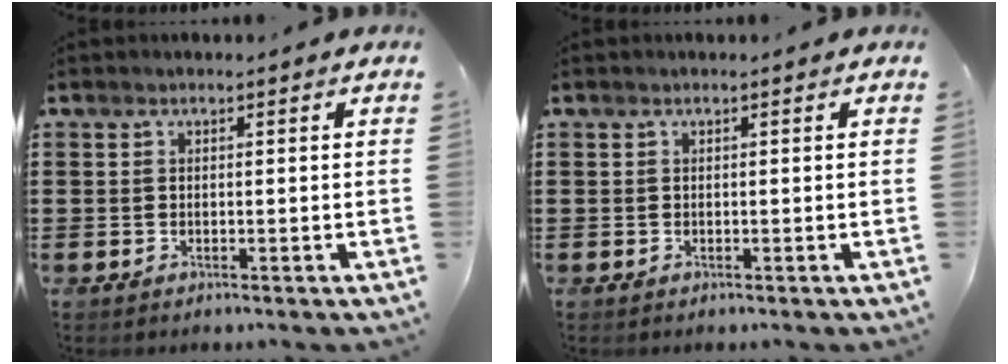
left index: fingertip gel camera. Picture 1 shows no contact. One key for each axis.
{"total": 0.0}